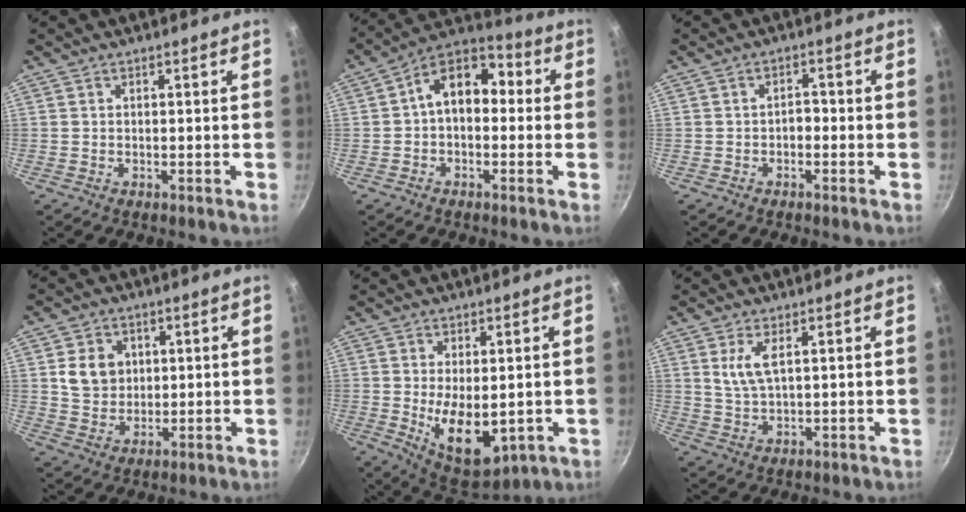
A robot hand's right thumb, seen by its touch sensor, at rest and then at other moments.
{"total": 11.4, "force": [0.5, 7.4, 8.6], "torque": [-0.104, 0.041, -0.010]}
{"total": 2.0, "force": [-0.8, 1.4, 1.3], "torque": [-0.008, 0.011, -0.017]}
{"total": 7.3, "force": [1.9, 6.1, 3.7], "torque": [-0.039, -0.010, 0.040]}
{"total": 11.3, "force": [-1.5, 5.8, 9.5], "torque": [-0.134, -0.020, -0.002]}
{"total": 4.7, "force": [1.7, 1.7, 4.0], "torque": [-0.087, -0.008, 0.042]}